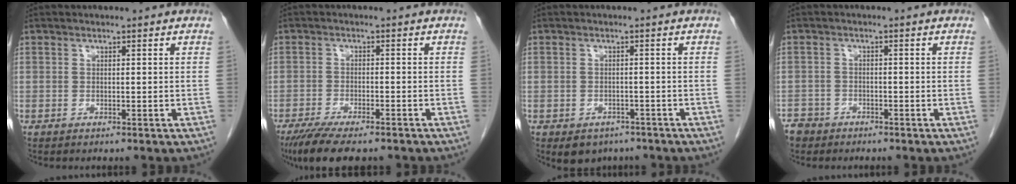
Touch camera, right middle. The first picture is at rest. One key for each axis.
{"total": 10.1, "fx": -8.0, "fy": 2.4, "fz": 5.7, "tx": -0.087, "ty": -0.015, "tz": -0.125}
{"total": 4.4, "fx": -3.2, "fy": 2.9, "fz": 1.0, "tx": -0.007, "ty": 0.005, "tz": -0.039}
{"total": 3.4, "fx": -2.7, "fy": 2.0, "fz": -0.1, "tx": -0.003, "ty": 0.005, "tz": -0.052}